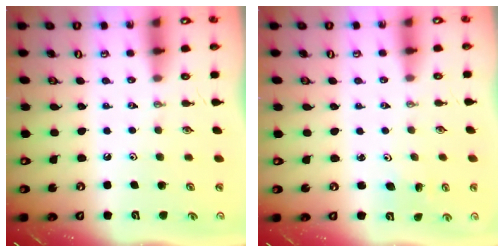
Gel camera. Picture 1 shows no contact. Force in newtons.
{"total": 2.3, "press": 2.3, "slide": 0.3}